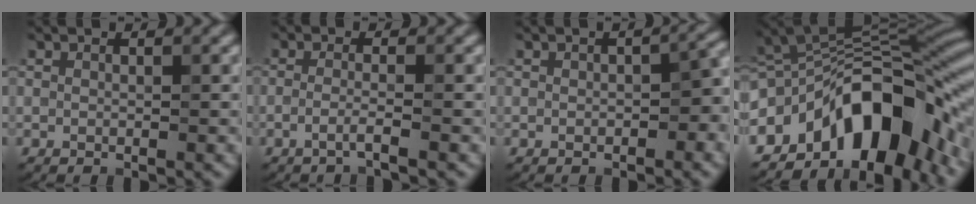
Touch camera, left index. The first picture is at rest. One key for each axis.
{"total": 1.7, "fx": -1.0, "fy": 0.2, "fz": 1.4, "tx": -0.020, "ty": 0.000, "tz": -0.029}
{"total": 2.9, "fx": -0.4, "fy": 1.7, "fz": 2.3, "tx": -0.027, "ty": 0.001, "tz": -0.007}
{"total": 13.2, "fx": -5.5, "fy": 6.9, "fz": 9.7, "tx": -0.129, "ty": 0.014, "tz": -0.102}